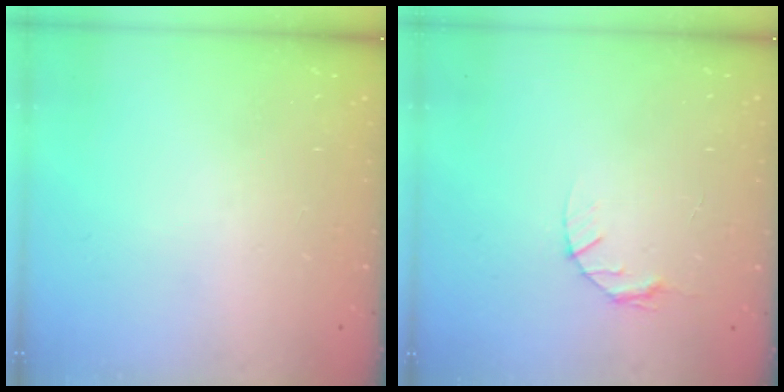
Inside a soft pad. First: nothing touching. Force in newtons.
{"total": 3.9, "press": 3.9, "slide": 0.5}